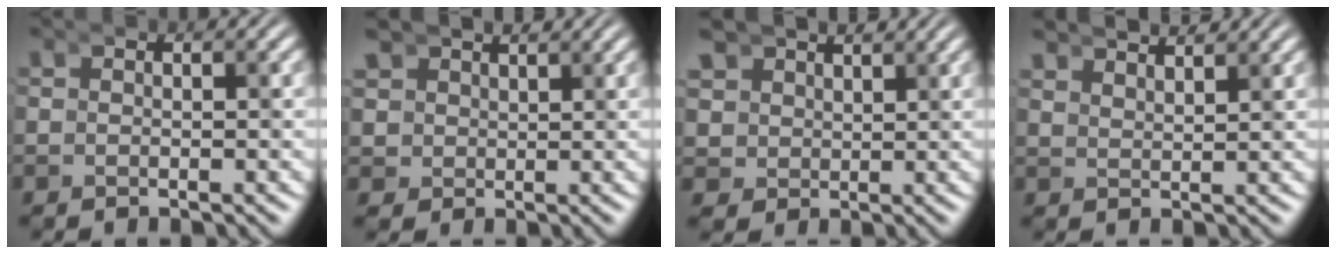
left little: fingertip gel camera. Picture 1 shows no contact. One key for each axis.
{"total": 2.6, "fx": 1.6, "fy": 2.0, "fz": 0.4, "tx": -0.041, "ty": -0.019, "tz": 0.041}
{"total": 3.2, "fx": 1.5, "fy": 2.8, "fz": 0.6, "tx": -0.054, "ty": -0.032, "tz": 0.043}
{"total": 2.7, "fx": 2.7, "fy": 0.1, "fz": 0.5, "tx": -0.012, "ty": 0.001, "tz": 0.046}